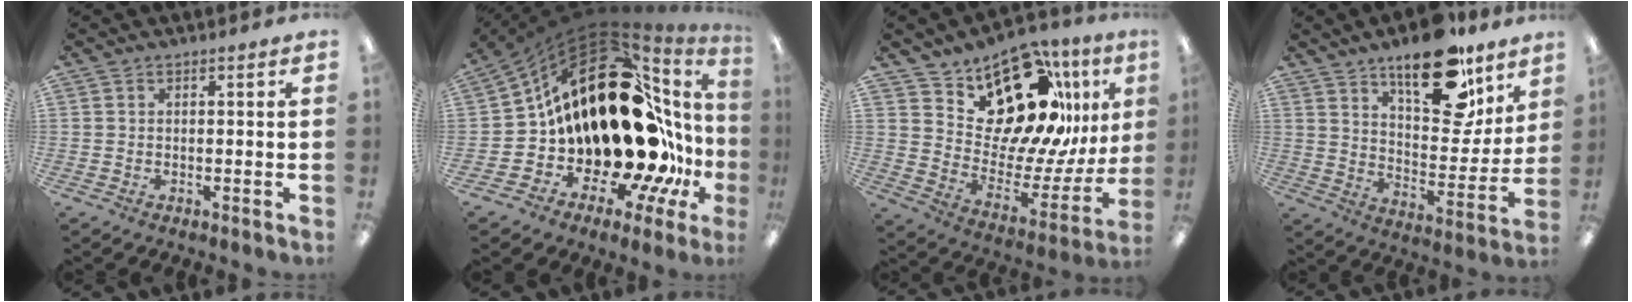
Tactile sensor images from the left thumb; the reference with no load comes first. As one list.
[{"total": 30.2, "force": [4.2, 13.7, 26.5], "torque": [-0.422, -0.082, 0.106]}, {"total": 21.2, "force": [14.0, 10.6, 11.8], "torque": [-0.158, -0.101, 0.243]}, {"total": 21.8, "force": [14.8, 9.6, 12.8], "torque": [-0.163, -0.093, 0.245]}]